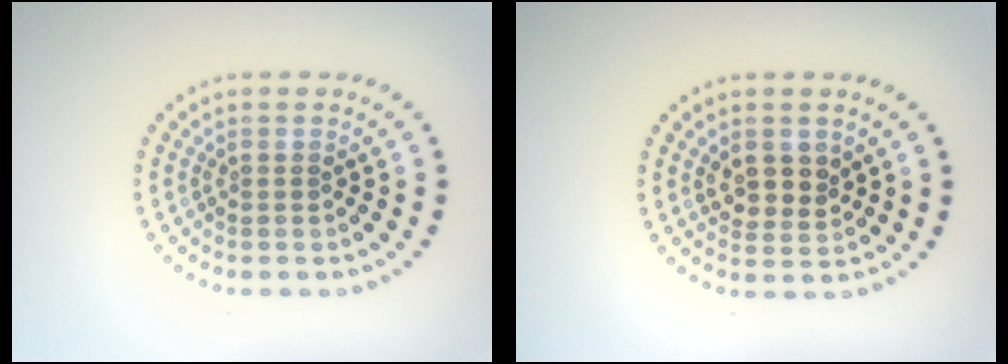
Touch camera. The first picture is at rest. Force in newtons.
{"total": 2.6, "press": 2.4, "slide": 1.0}